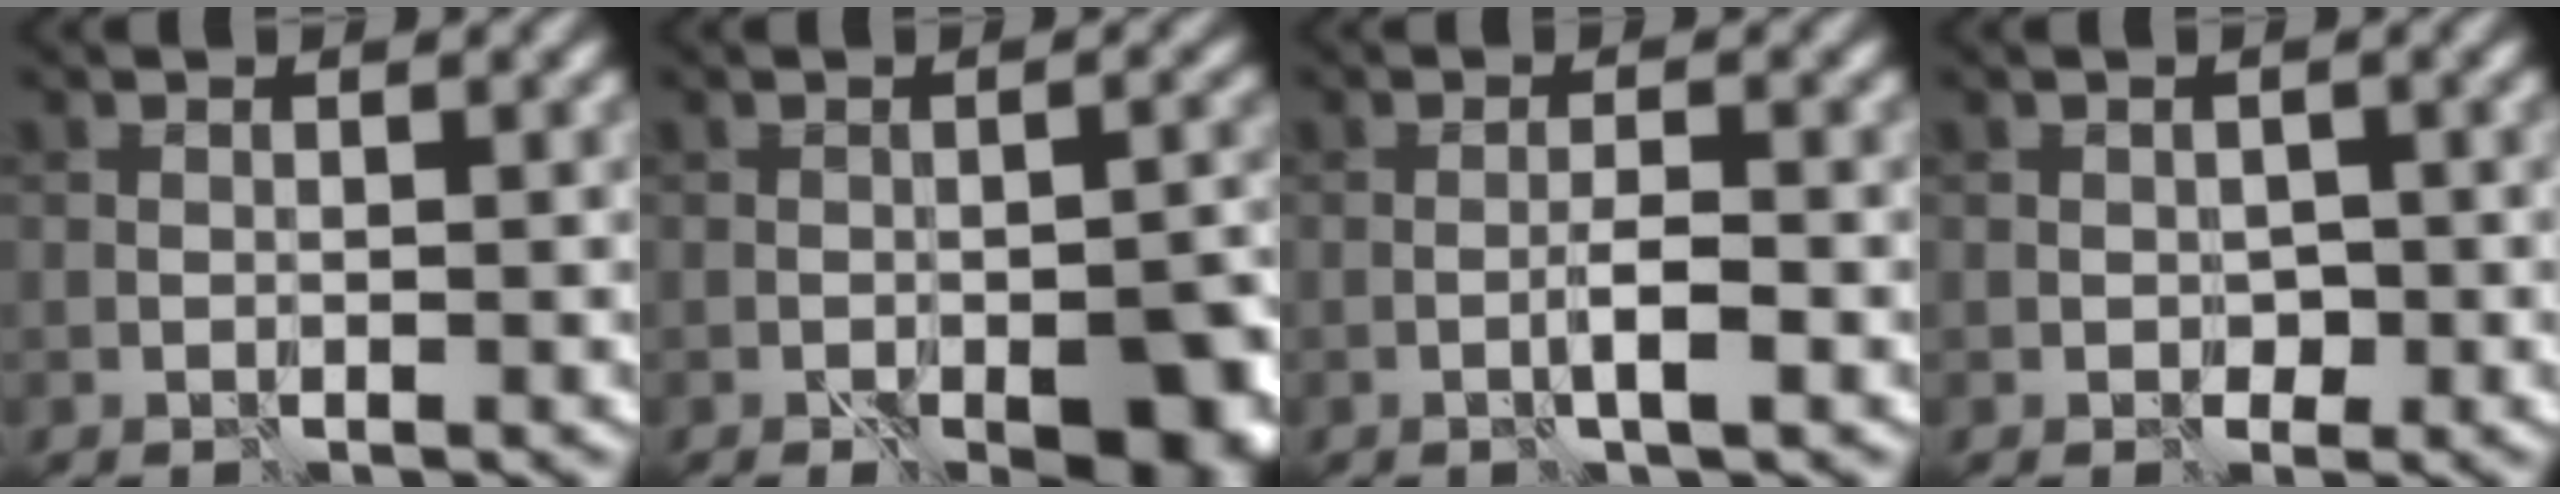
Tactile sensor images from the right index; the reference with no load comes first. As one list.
[{"total": 7.0, "force": [-2.8, 2.8, 5.8], "torque": [-0.072, -0.001, -0.033]}, {"total": 1.8, "force": [-0.7, 0.2, 1.6], "torque": [-0.028, 0.006, -0.014]}, {"total": 0.9, "force": [-0.1, 0.8, 0.3], "torque": [0.001, -0.001, -0.001]}]